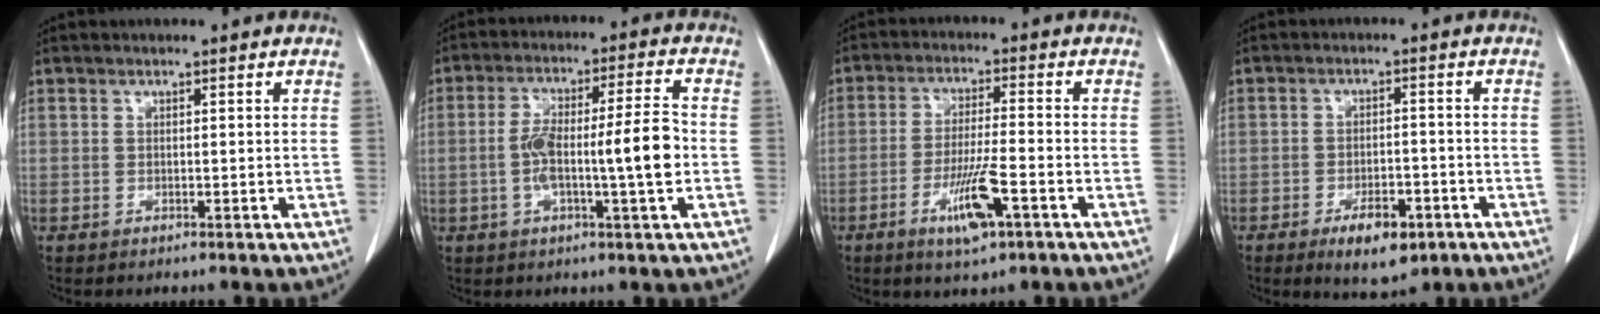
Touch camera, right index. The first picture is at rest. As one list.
[{"total": 10.7, "force": [-1.6, 0.7, 10.6], "torque": [-0.184, 0.016, -0.031]}, {"total": 8.1, "force": [-3.8, 0.9, 7.0], "torque": [-0.134, -0.010, -0.065]}, {"total": 6.8, "force": [-3.8, 2.6, 5.0], "torque": [-0.079, -0.004, -0.050]}]